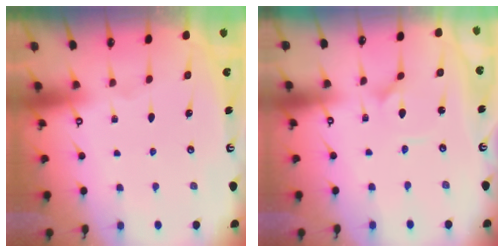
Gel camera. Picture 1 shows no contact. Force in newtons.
{"total": 1.3, "press": 1.3, "slide": 0.1}